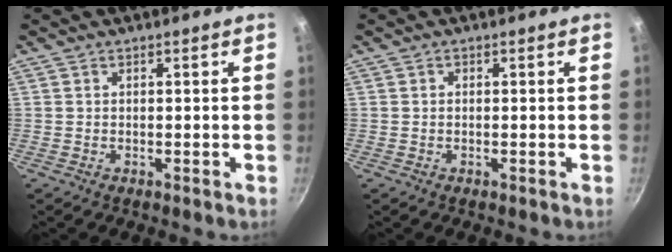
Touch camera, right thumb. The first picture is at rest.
{"total": 0.0}